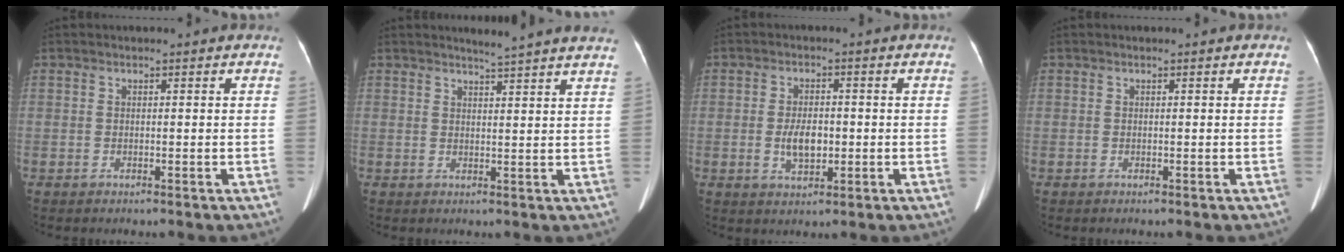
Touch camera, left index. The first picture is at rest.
{"total": 7.2, "force": [6.6, -0.9, 2.7], "torque": [-0.037, 0.000, 0.068]}
{"total": 4.5, "force": [-0.7, 2.3, 3.8], "torque": [-0.075, 0.003, -0.007]}
{"total": 0.0}